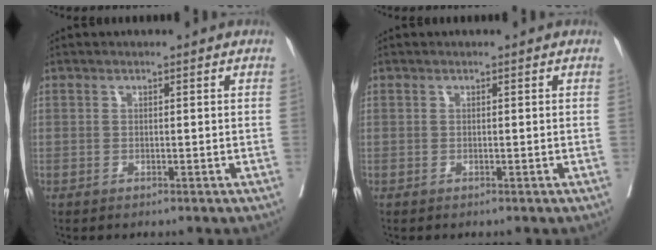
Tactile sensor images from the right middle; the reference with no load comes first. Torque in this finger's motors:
{"motor_torque": [0.00, 0.00, 0.00, 0.00]}